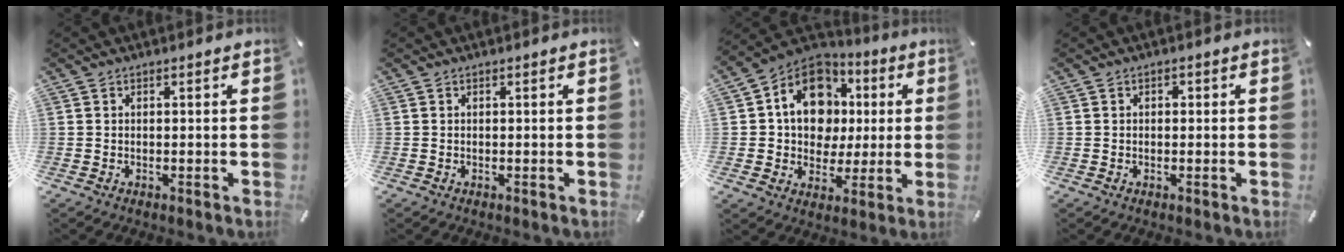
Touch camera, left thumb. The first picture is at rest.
{"total": 0.0}
{"total": 14.1, "force": [1.9, 12.2, 7.0], "torque": [-0.129, -0.004, 0.039]}
{"total": 0.8, "force": [-0.1, 0.7, 0.4], "torque": [-0.008, 0.006, -0.003]}